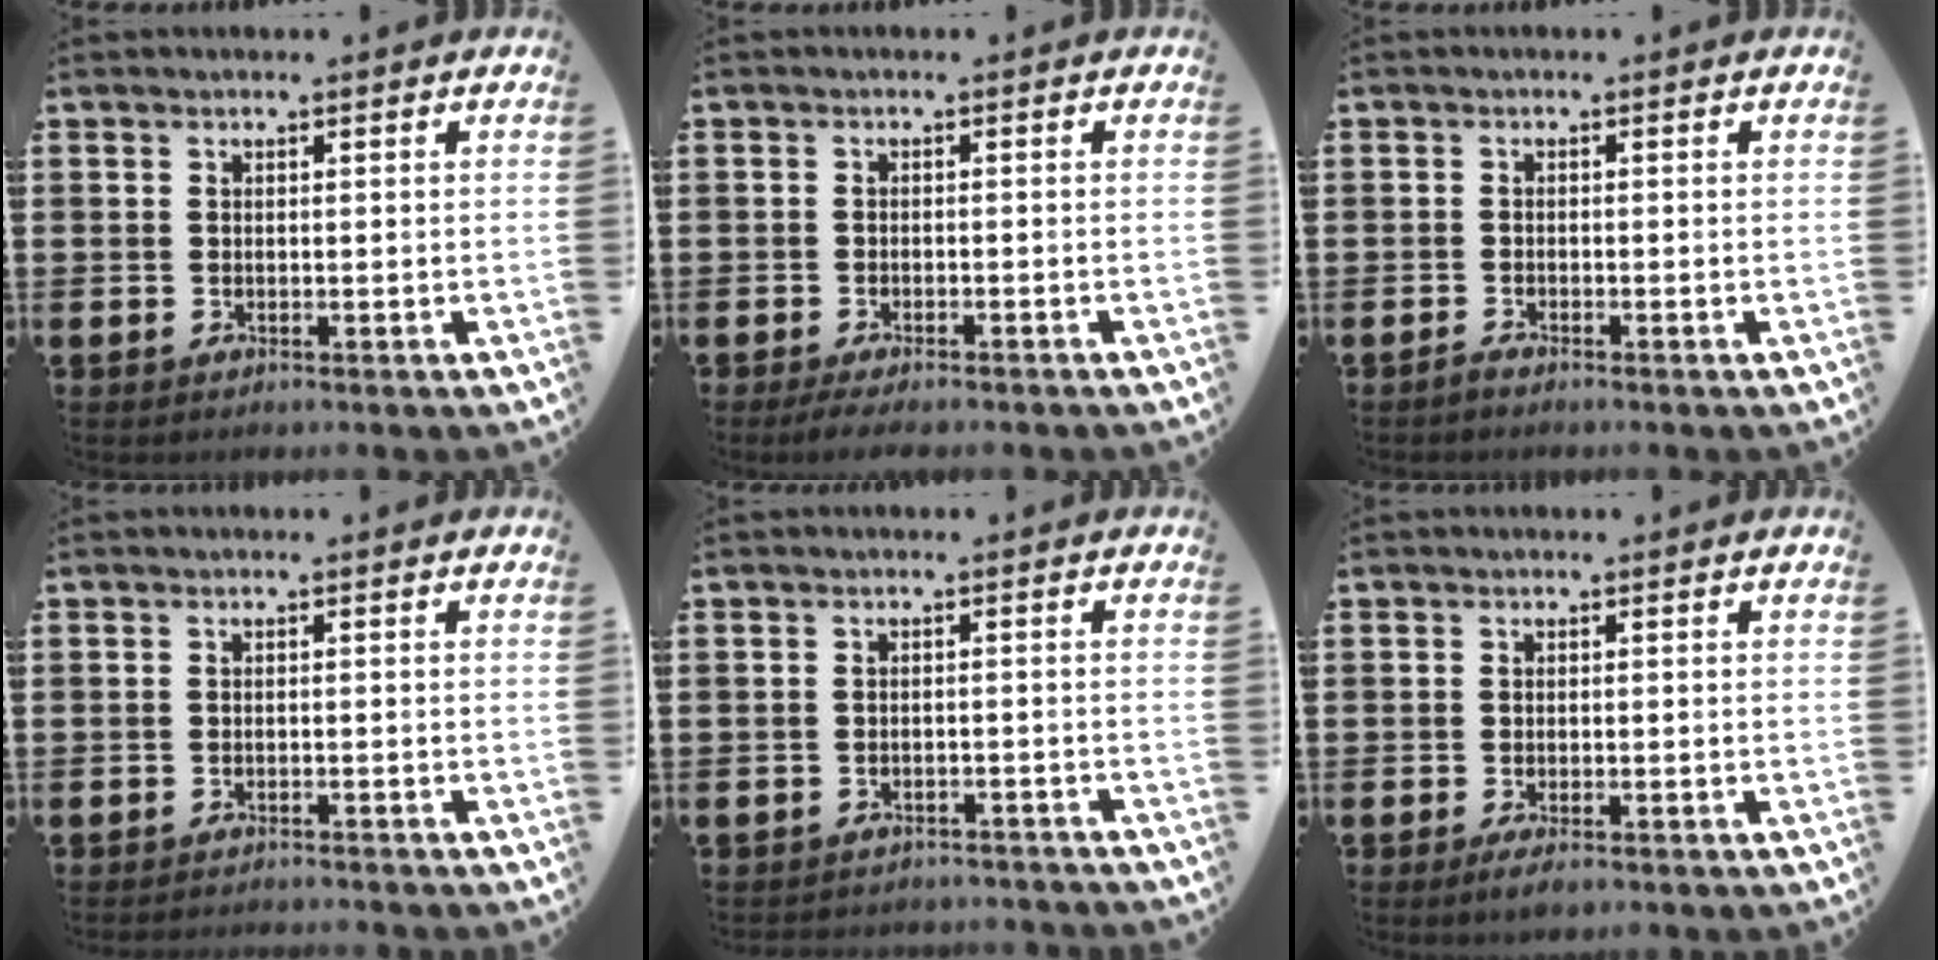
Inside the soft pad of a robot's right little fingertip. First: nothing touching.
{"total": 1.5, "force": [-1.3, 0.1, 0.7], "torque": [-0.013, 0.001, -0.025]}
{"total": 0.8, "force": [-0.7, 0.0, 0.3], "torque": [-0.006, -0.003, -0.014]}
{"total": 1.0, "force": [-1.0, -0.1, -0.1], "torque": [0.000, 0.001, -0.020]}
{"total": 1.6, "force": [-1.6, 0.0, -0.2], "torque": [-0.002, 0.002, -0.036]}
{"total": 1.5, "force": [-0.8, 0.4, 1.2], "torque": [-0.014, -0.005, -0.017]}